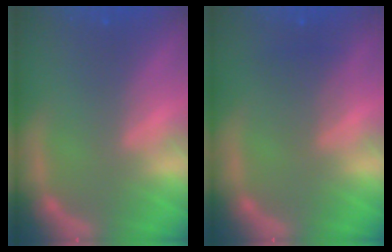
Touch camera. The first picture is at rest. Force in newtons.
{"total": 2.0}